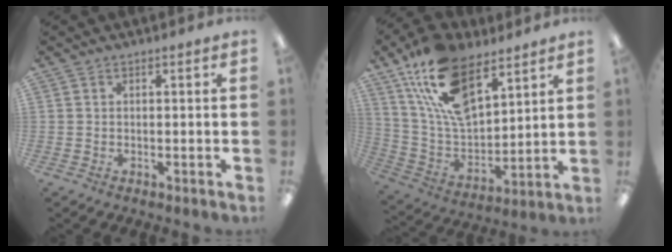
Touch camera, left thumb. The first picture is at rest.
{"total": 19.7, "force": [11.7, 10.0, 12.3], "torque": [-0.264, -0.050, 0.212]}